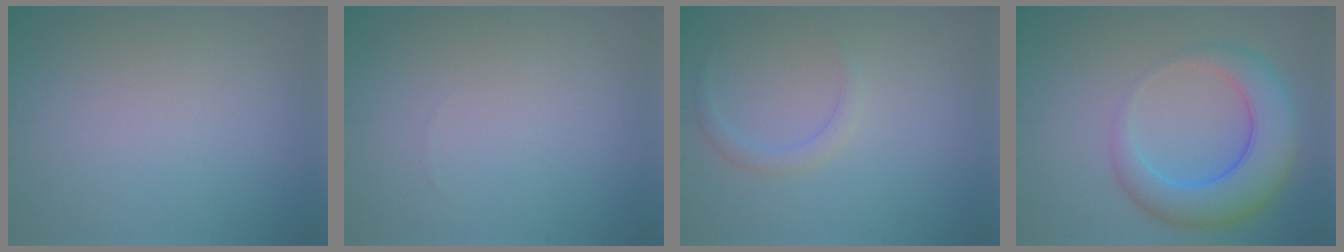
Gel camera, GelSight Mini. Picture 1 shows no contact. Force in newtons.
{"total": 0.0}
{"total": 1.3, "press": 1.3, "slide": 0.1}
{"total": 6.9, "press": 6.9, "slide": 0.3}